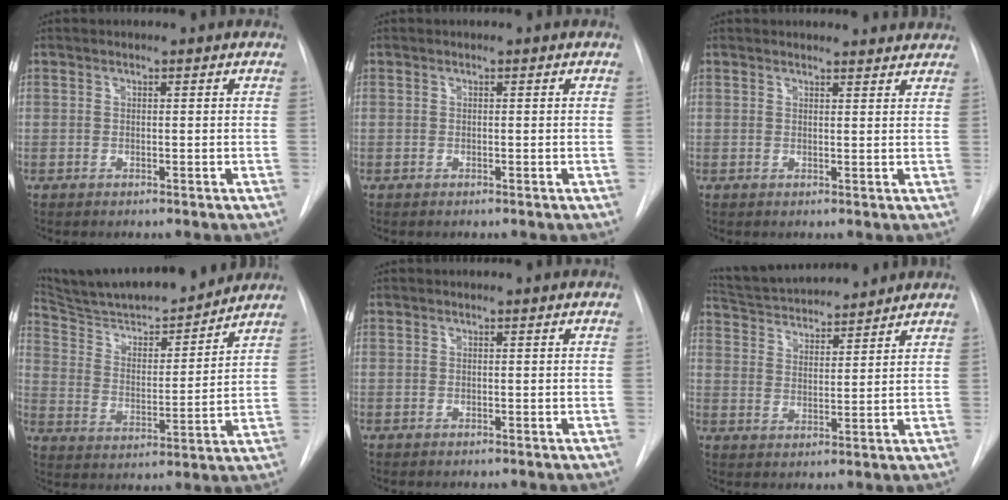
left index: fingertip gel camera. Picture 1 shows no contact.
{"total": 0.0}
{"total": 5.8, "force": [5.6, 1.1, 0.6], "torque": [0.001, 0.005, 0.048]}
{"total": 18.9, "force": [17.4, 2.1, 7.1], "torque": [-0.120, 0.000, 0.279]}
{"total": 0.0}
{"total": 13.9, "force": [13.0, 1.9, 4.4], "torque": [-0.080, 0.024, 0.215]}